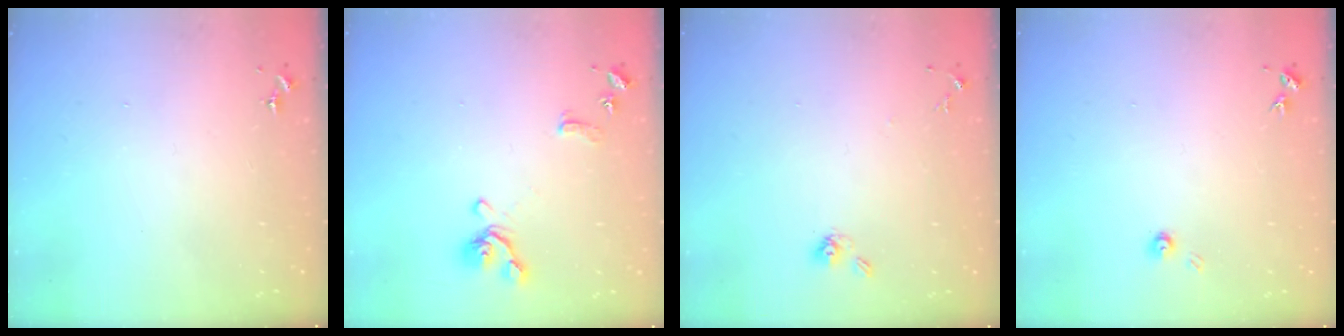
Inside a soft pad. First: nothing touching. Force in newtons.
{"total": 11.3, "press": 11.2, "slide": 1.3}
{"total": 6.5, "press": 6.4, "slide": 1.5}
{"total": 3.2, "press": 3.2, "slide": 0.3}